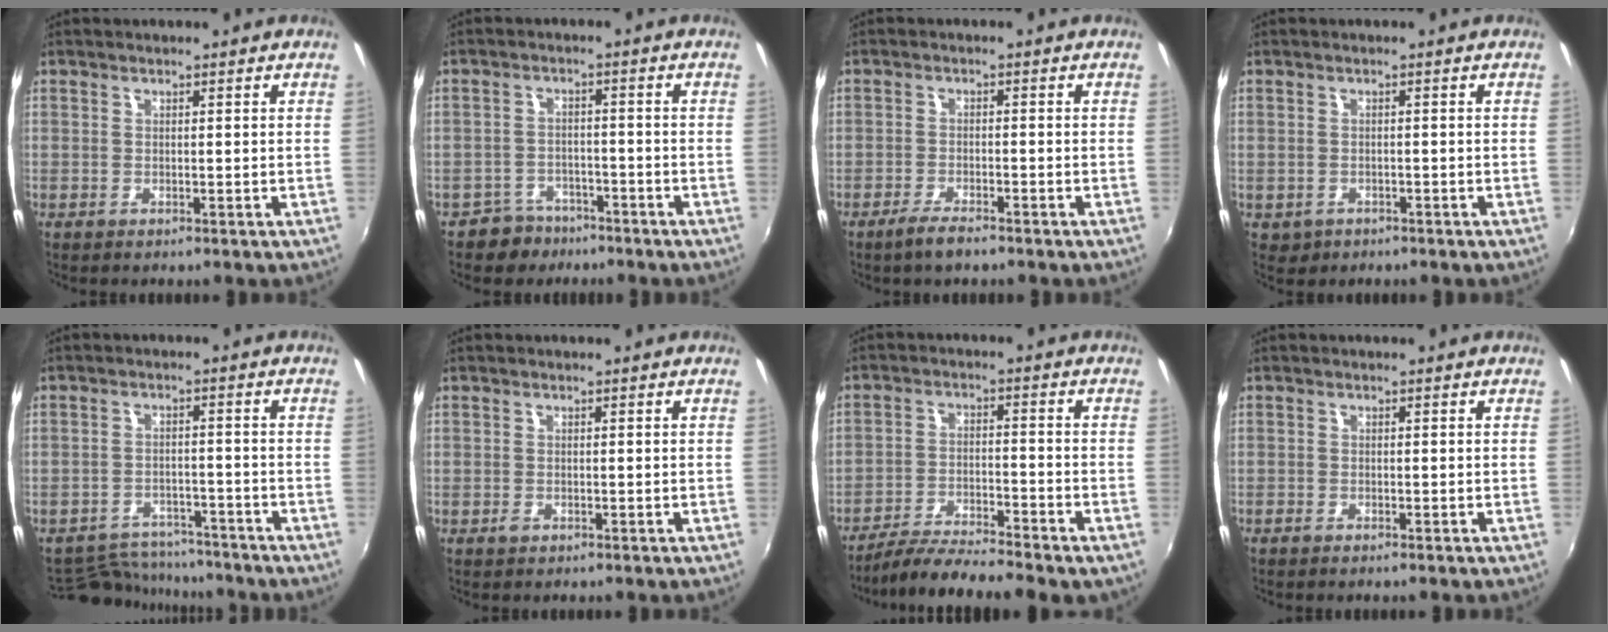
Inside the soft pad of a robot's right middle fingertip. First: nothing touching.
{"total": 5.1, "force": [-3.9, 3.2, 0.4], "torque": [-0.022, 0.017, -0.062]}
{"total": 4.0, "force": [-3.1, 0.7, 2.4], "torque": [-0.064, -0.006, -0.061]}
{"total": 2.4, "force": [-1.1, 2.0, 0.9], "torque": [-0.026, -0.002, -0.010]}
{"total": 10.4, "force": [-9.7, 3.3, 1.7], "torque": [-0.052, 0.016, -0.140]}
{"total": 0.8, "force": [-0.5, 0.5, 0.4], "torque": [-0.007, -0.001, -0.011]}
{"total": 11.3, "force": [-10.0, 0.7, 5.1], "torque": [-0.112, -0.018, -0.168]}
{"total": 0.9, "force": [-0.8, 0.1, 0.4], "torque": [-0.009, -0.001, -0.016]}